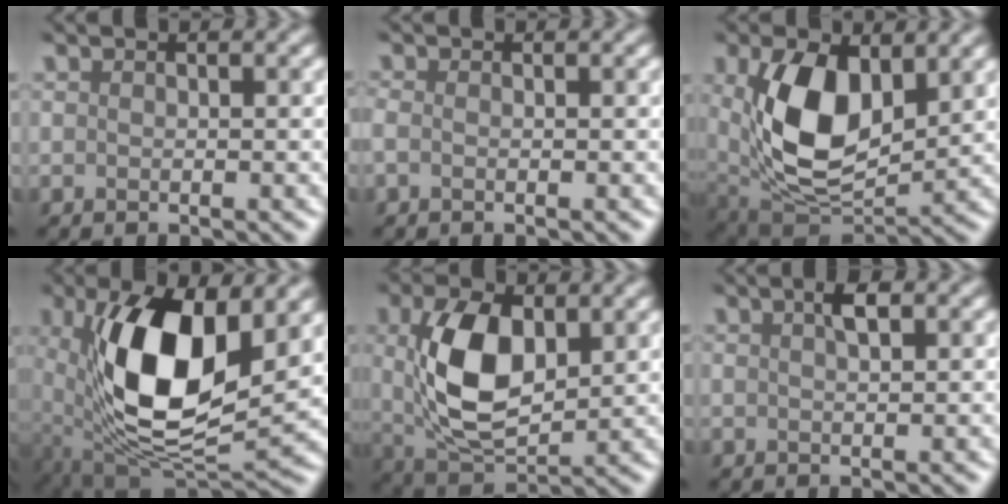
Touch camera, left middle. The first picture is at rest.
{"total": 1.0, "force": [-0.8, -0.4, -0.3], "torque": [0.000, -0.004, -0.006]}
{"total": 7.8, "force": [1.7, 4.3, 6.3], "torque": [-0.153, -0.005, 0.048]}
{"total": 10.6, "force": [1.5, 5.0, 9.2], "torque": [-0.190, -0.006, 0.043]}
{"total": 6.3, "force": [1.2, 3.3, 5.2], "torque": [-0.130, 0.003, 0.040]}
{"total": 0.7, "force": [0.2, -0.6, 0.4], "torque": [-0.019, 0.009, 0.017]}